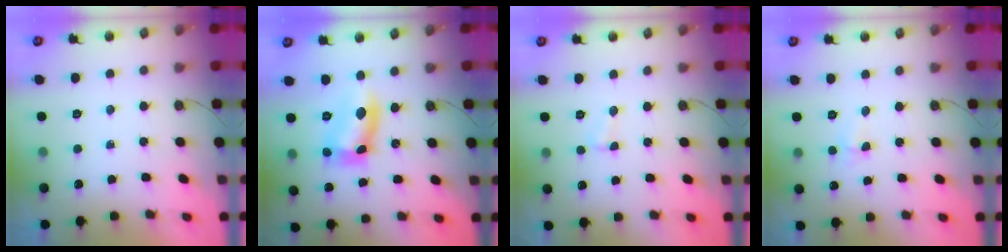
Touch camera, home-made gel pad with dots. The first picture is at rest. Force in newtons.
{"total": 13.0, "press": 13.0, "slide": 1.0}
{"total": 4.2, "press": 2.3, "slide": 3.5}
{"total": 4.2, "press": 2.6, "slide": 3.3}